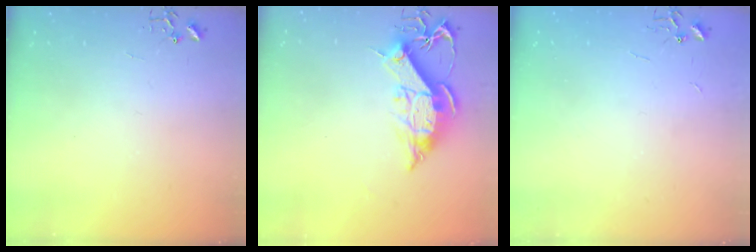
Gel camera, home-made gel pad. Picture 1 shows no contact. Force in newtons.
{"total": 13.0, "press": 12.9, "slide": 1.5}
{"total": 2.2, "press": 2.2, "slide": 0.3}